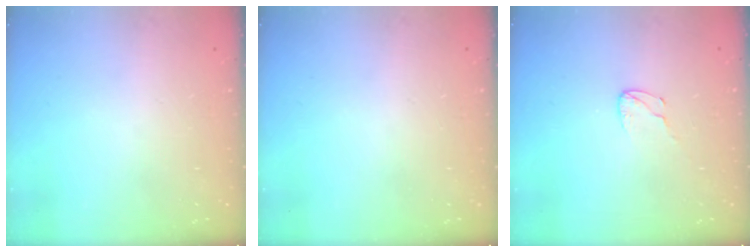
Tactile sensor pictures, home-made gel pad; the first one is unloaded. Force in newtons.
{"total": 0.0}
{"total": 2.7, "press": 2.7, "slide": 0.2}